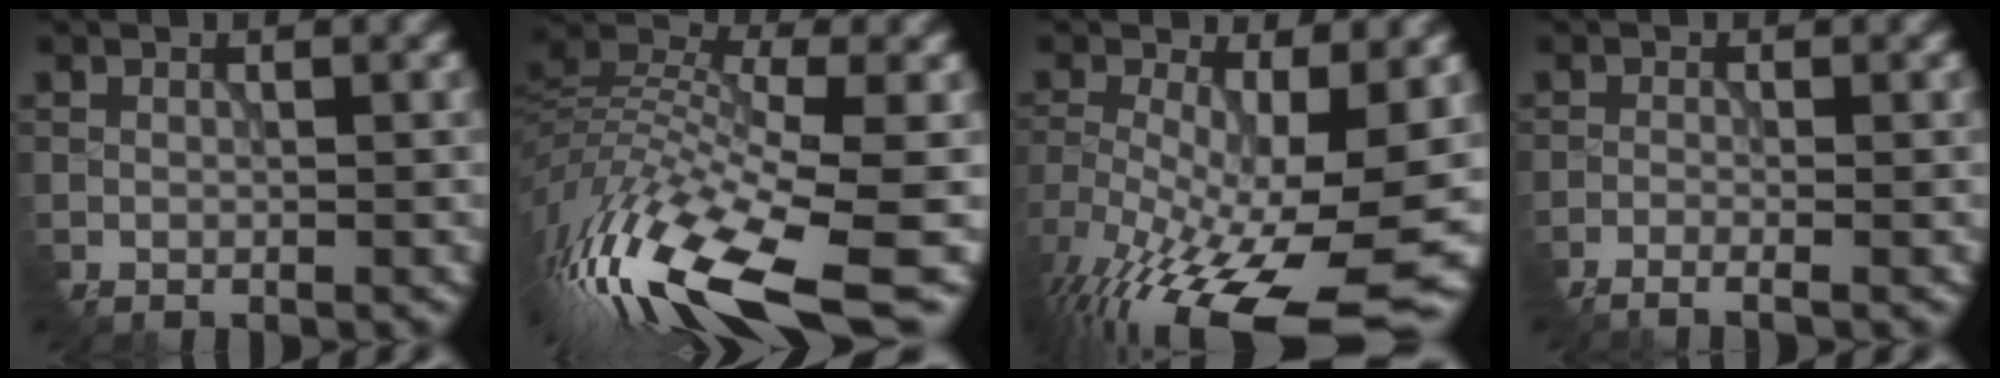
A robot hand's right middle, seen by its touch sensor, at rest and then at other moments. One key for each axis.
{"total": 14.8, "fx": -6.9, "fy": 4.9, "fz": 12.1, "tx": -0.266, "ty": 0.007, "tz": -0.123}
{"total": 15.1, "fx": -5.7, "fy": 6.2, "fz": 12.6, "tx": -0.227, "ty": -0.020, "tz": -0.081}
{"total": 2.4, "fx": -1.9, "fy": 0.5, "fz": 1.5, "tx": -0.030, "ty": -0.002, "tz": -0.035}